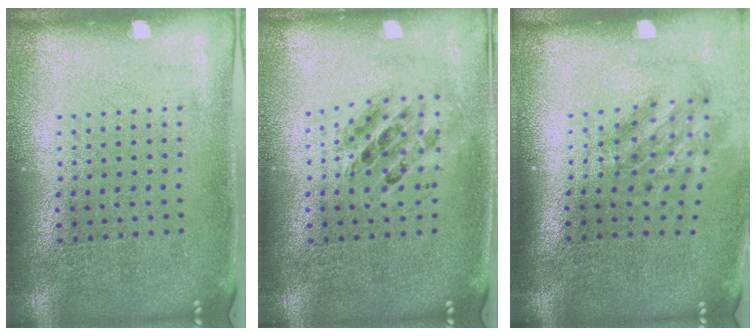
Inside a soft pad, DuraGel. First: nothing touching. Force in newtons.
{"total": 0.8, "press": 0.8, "slide": 0.0}
{"total": 1.9, "press": 1.2, "slide": 1.4}